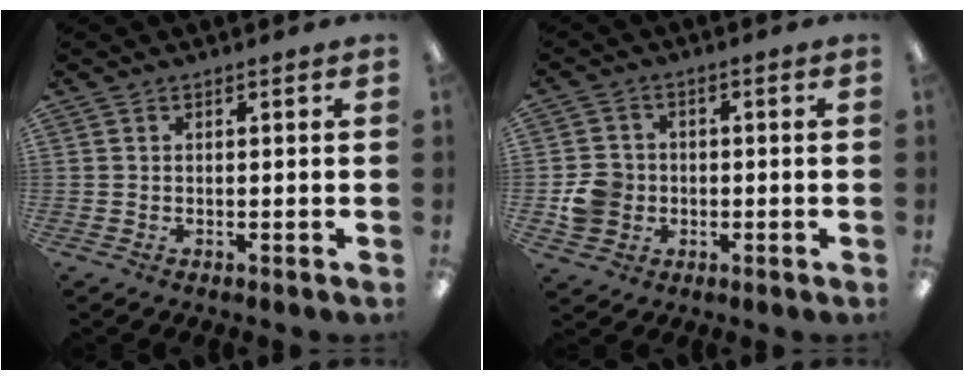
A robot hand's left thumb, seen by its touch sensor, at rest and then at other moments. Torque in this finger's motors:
{"motor_torque": [-0.57, 0.57, 0.15, -0.10, 0.03]}